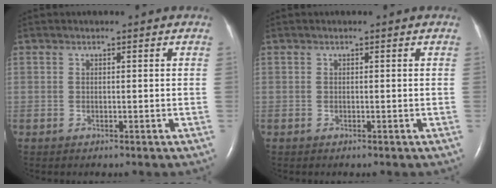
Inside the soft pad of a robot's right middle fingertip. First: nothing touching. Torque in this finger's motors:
{"motor_torque": [0.17, -0.18, 0.02, 0.01]}